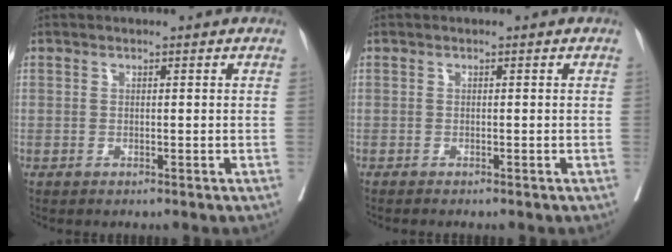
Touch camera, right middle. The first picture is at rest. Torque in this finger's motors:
{"motor_torque": [0.22, -0.23, 0.03, 0.01]}